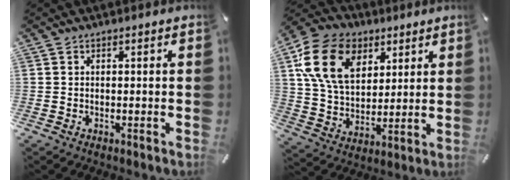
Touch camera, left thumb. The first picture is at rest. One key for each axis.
{"total": 16.5, "fx": 6.6, "fy": 12.1, "fz": 9.1, "tx": -0.202, "ty": -0.010, "tz": 0.124}